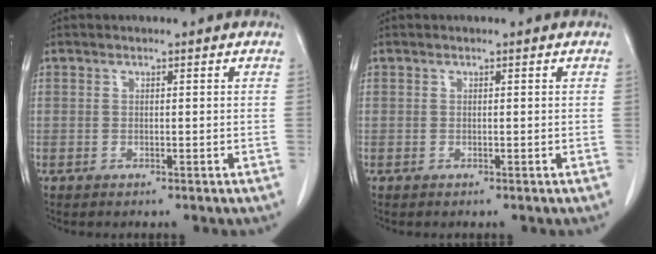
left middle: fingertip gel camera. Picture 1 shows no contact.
{"total": 0.0}